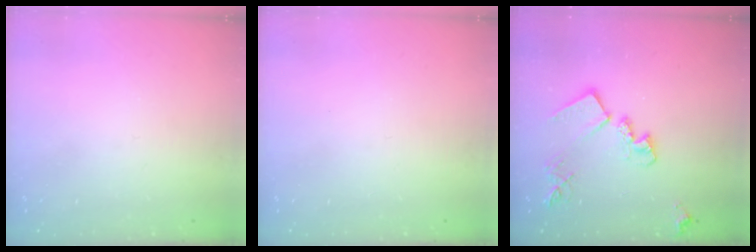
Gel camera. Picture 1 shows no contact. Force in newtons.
{"total": 0.0}
{"total": 15.2, "press": 15.1, "slide": 0.5}